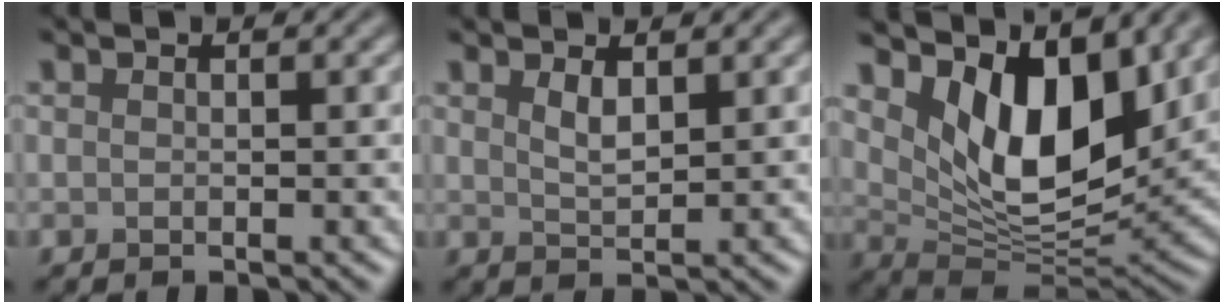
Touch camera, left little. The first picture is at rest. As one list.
[{"total": 1.8, "force": [1.1, 0.6, 1.2], "torque": [-0.027, -0.002, 0.024]}, {"total": 9.2, "force": [4.3, 4.8, 6.6], "torque": [-0.117, -0.016, 0.073]}]